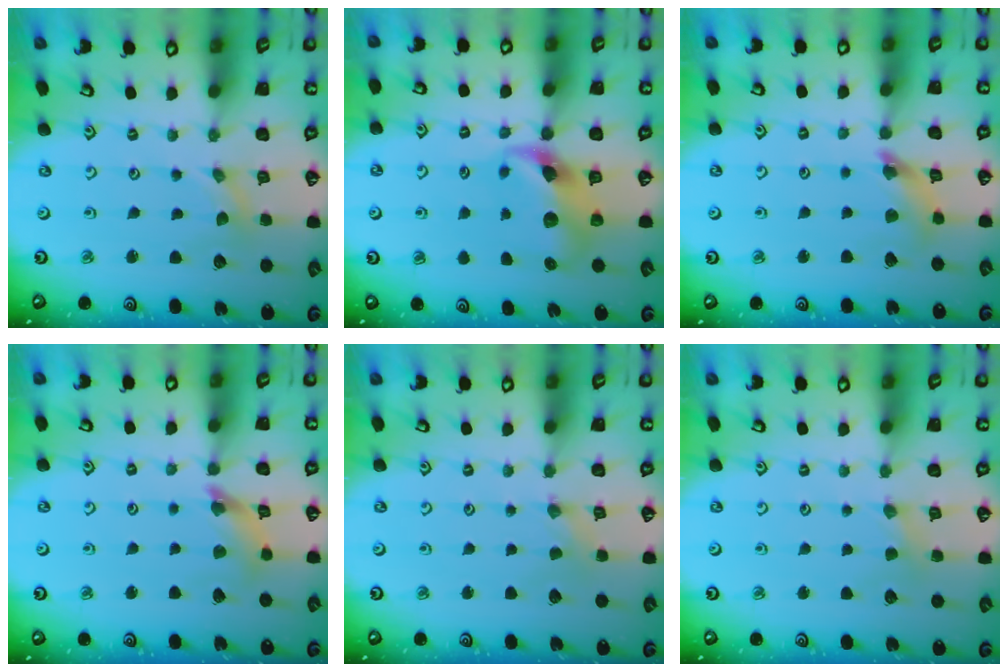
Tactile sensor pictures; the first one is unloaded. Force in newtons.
{"total": 9.9, "press": 9.7, "slide": 1.6}
{"total": 7.2, "press": 7.2, "slide": 0.8}
{"total": 7.5, "press": 7.5, "slide": 0.7}
{"total": 0.5, "press": 0.5, "slide": 0.2}
{"total": 2.7, "press": 2.6, "slide": 0.5}